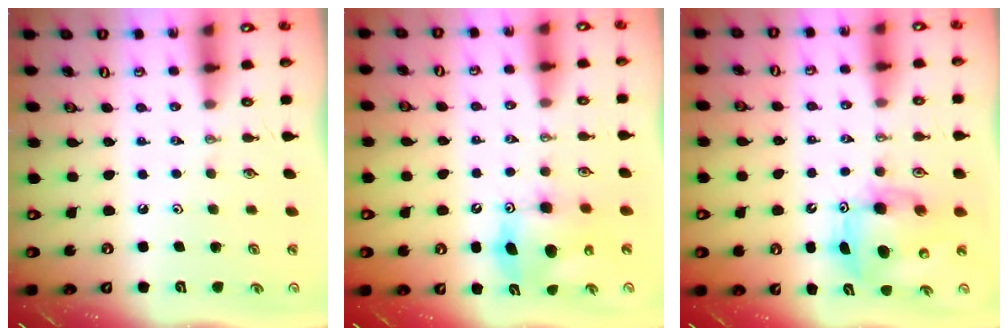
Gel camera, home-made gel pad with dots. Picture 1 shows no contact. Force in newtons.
{"total": 8.8, "press": 8.6, "slide": 1.7}
{"total": 8.0, "press": 7.9, "slide": 1.4}